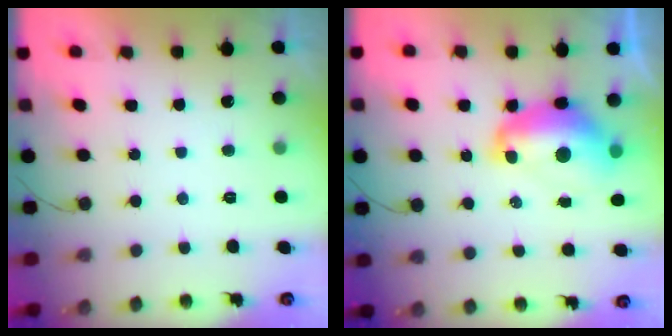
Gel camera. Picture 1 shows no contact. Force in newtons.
{"total": 12.6, "press": 12.6, "slide": 1.1}